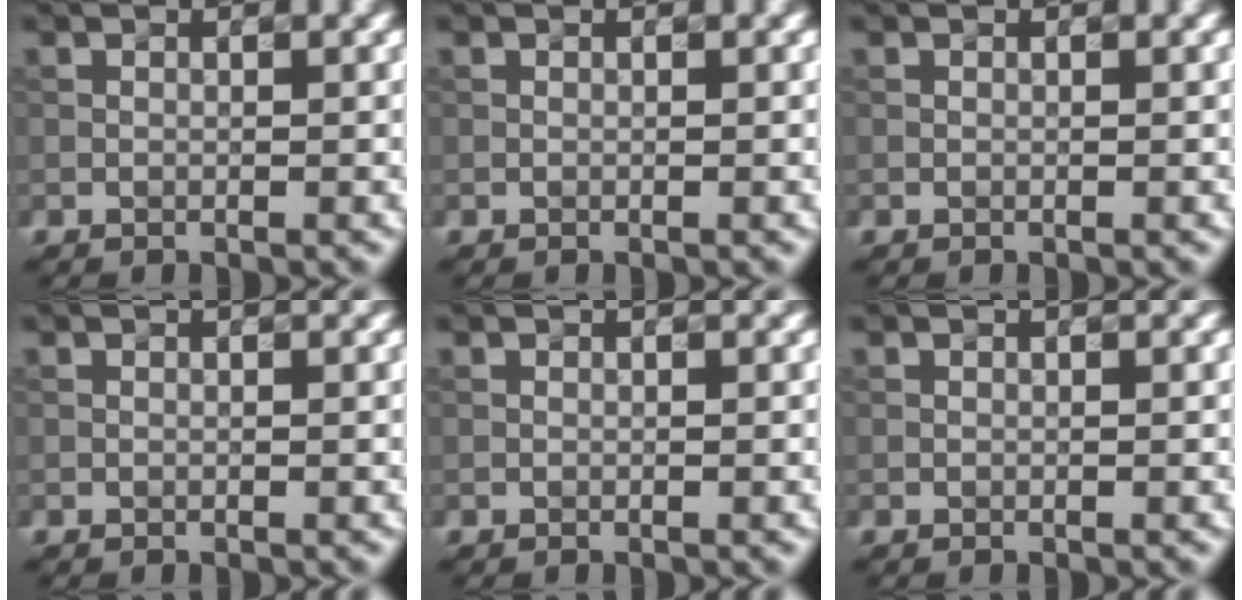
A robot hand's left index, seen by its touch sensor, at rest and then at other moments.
{"total": 0.0}
{"total": 0.0}
{"total": 0.0}
{"total": 0.0}
{"total": 0.0}